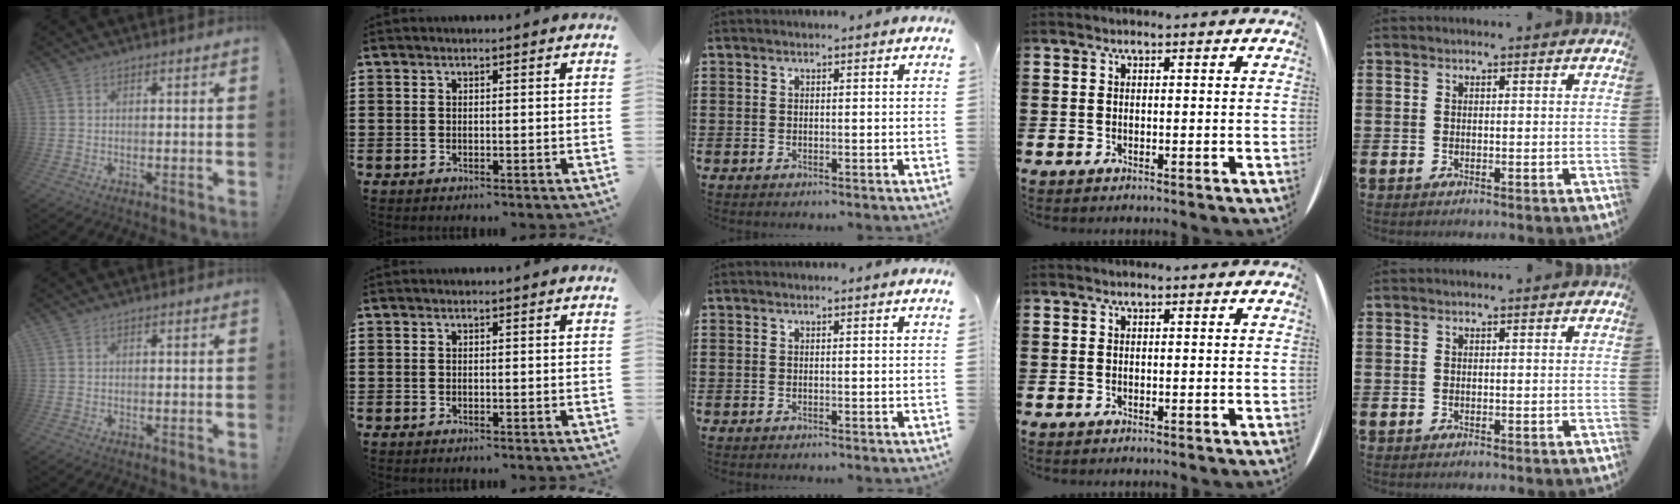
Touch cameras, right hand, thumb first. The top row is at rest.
{}